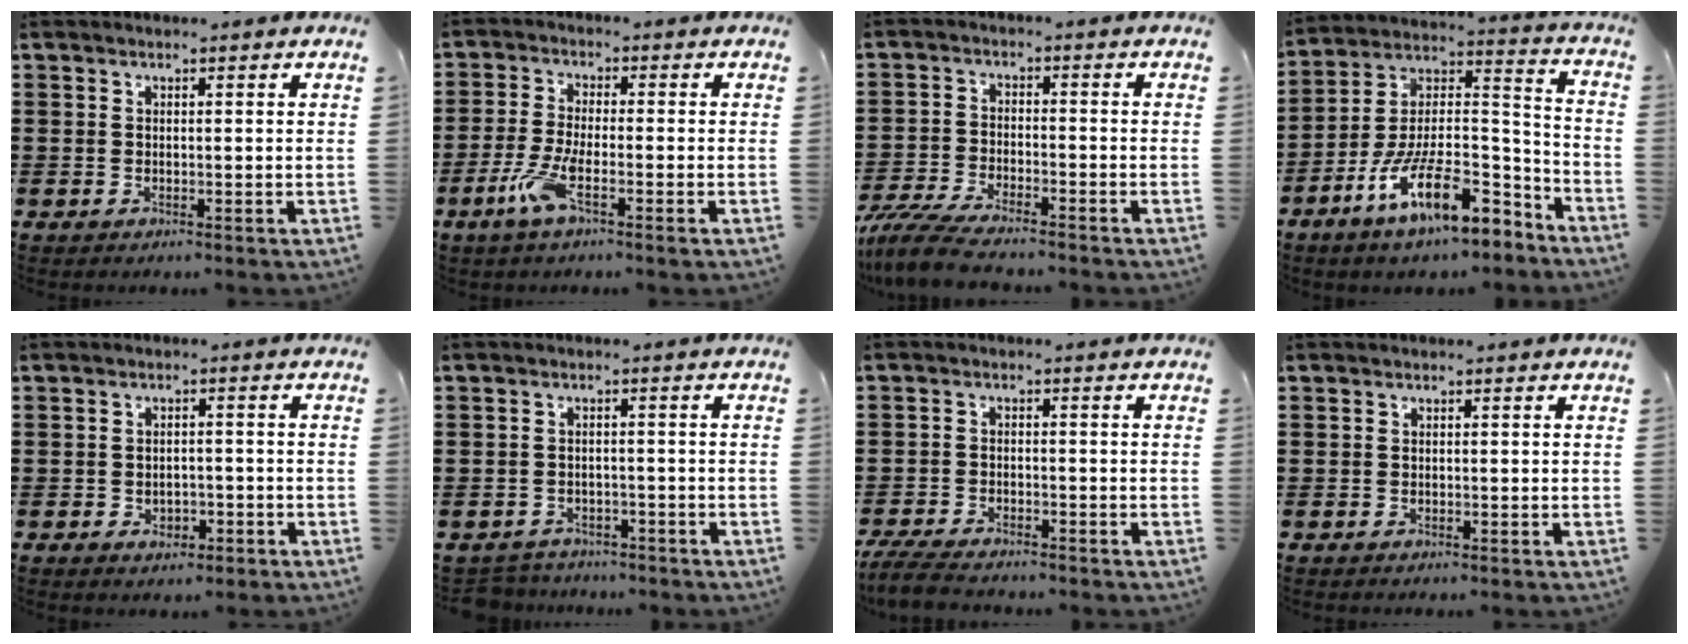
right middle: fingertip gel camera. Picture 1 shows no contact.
{"total": 5.8, "force": [-2.7, 1.2, 5.0], "torque": [-0.117, -0.014, -0.054]}
{"total": 6.0, "force": [-5.4, 0.6, 2.6], "torque": [-0.075, -0.015, -0.109]}
{"total": 14.4, "force": [-9.7, 4.1, 9.8], "torque": [-0.194, 0.014, -0.185]}
{"total": 2.2, "force": [-1.2, 1.4, 1.1], "torque": [-0.025, 0.004, -0.026]}
{"total": 2.4, "force": [-2.3, 0.6, -0.2], "torque": [-0.007, -0.002, -0.051]}
{"total": 4.3, "force": [-4.0, 0.5, 1.5], "torque": [-0.046, -0.011, -0.083]}
{"total": 0.0}